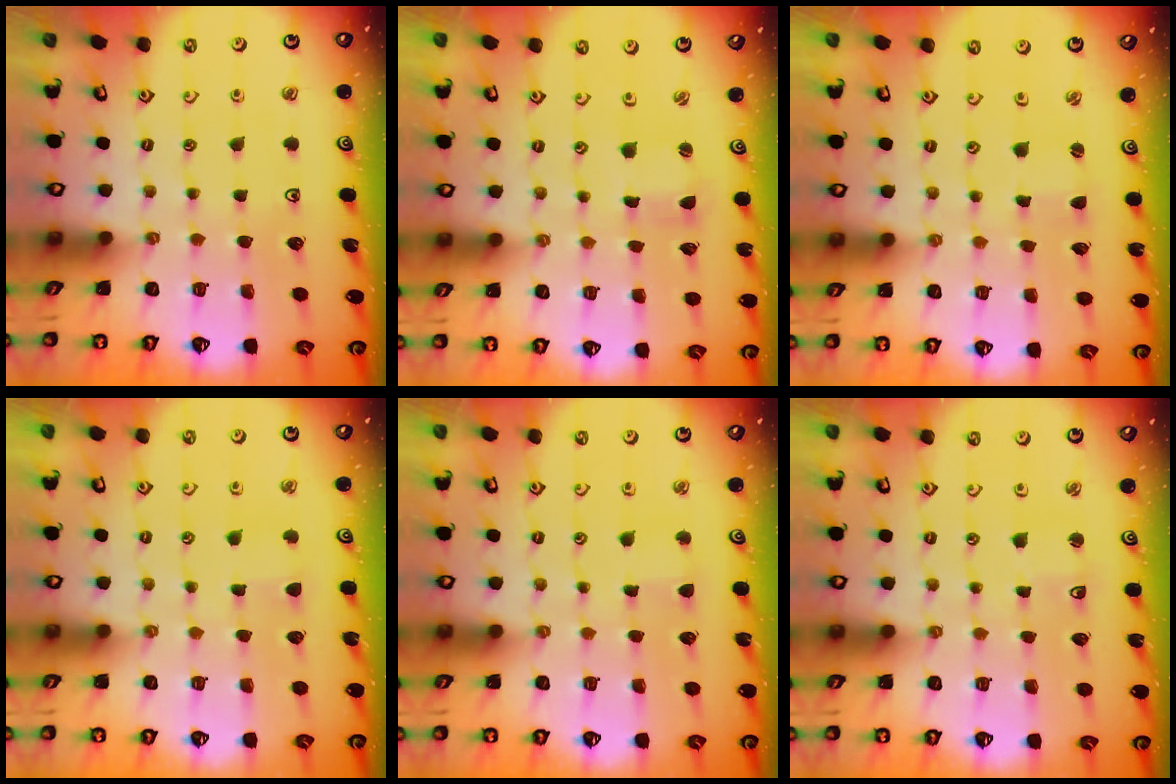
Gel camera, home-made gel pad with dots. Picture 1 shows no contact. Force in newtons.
{"total": 1.0, "press": 1.0, "slide": 0.2}
{"total": 1.5, "press": 1.5, "slide": 0.3}
{"total": 2.8, "press": 2.7, "slide": 0.7}
{"total": 2.9, "press": 2.8, "slide": 0.4}
{"total": 2.8, "press": 2.7, "slide": 0.7}